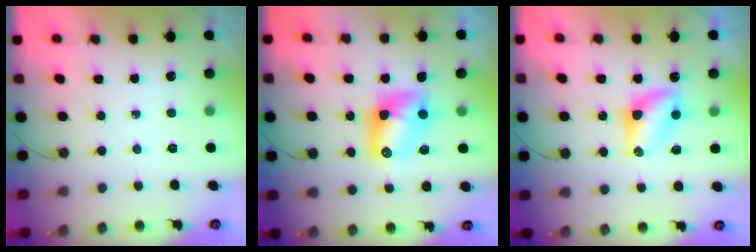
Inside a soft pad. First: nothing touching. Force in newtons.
{"total": 8.8, "press": 8.8, "slide": 0.8}
{"total": 6.8, "press": 6.8, "slide": 0.5}